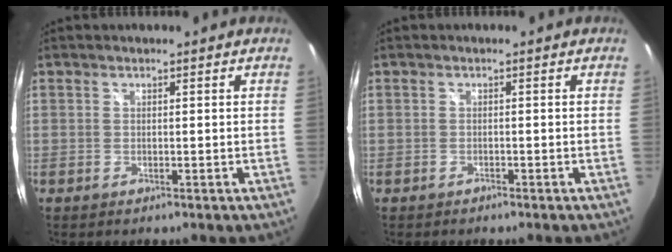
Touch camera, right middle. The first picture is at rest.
{"total": 0.6, "force": [-0.5, 0.2, 0.0], "torque": [0.000, 0.000, -0.011]}